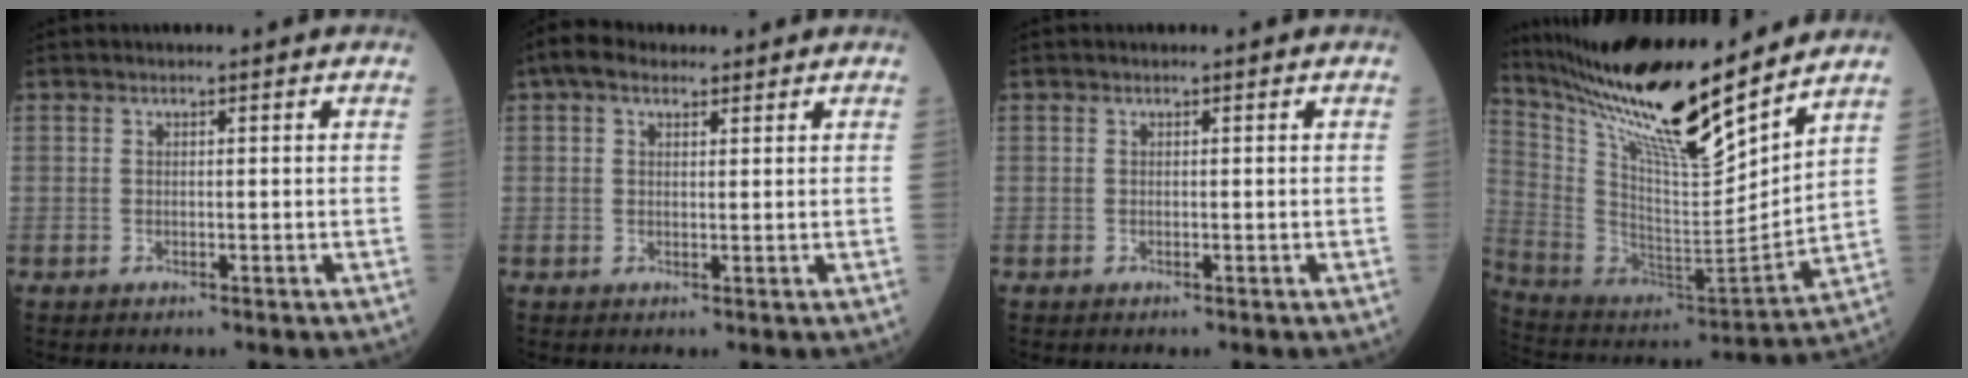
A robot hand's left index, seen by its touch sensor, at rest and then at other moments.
{"total": 3.8, "force": [2.4, 2.2, 2.0], "torque": [-0.048, 0.030, 0.047]}
{"total": 0.0}
{"total": 24.1, "force": [19.7, 2.2, 13.7], "torque": [-0.249, -0.022, 0.347]}